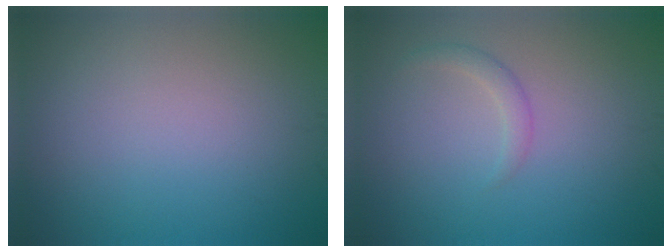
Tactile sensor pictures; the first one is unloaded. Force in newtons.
{"total": 1.3, "press": 1.3, "slide": 0.1}